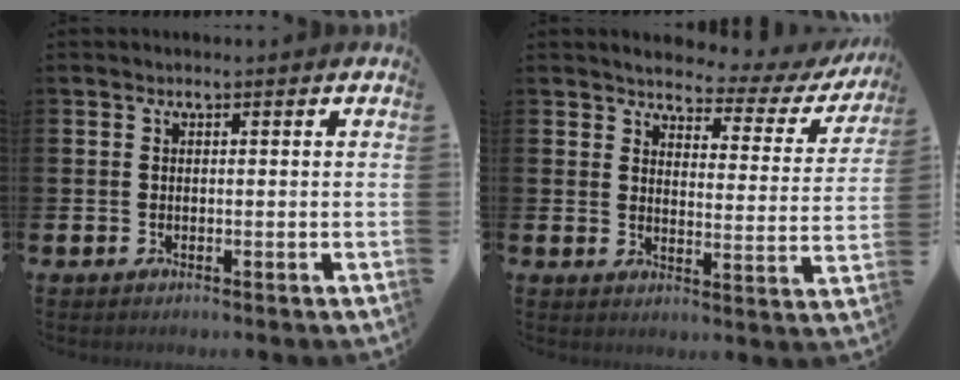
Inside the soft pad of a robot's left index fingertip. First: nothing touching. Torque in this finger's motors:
{"motor_torque": [1.11, -1.03, 0.30, 0.05]}